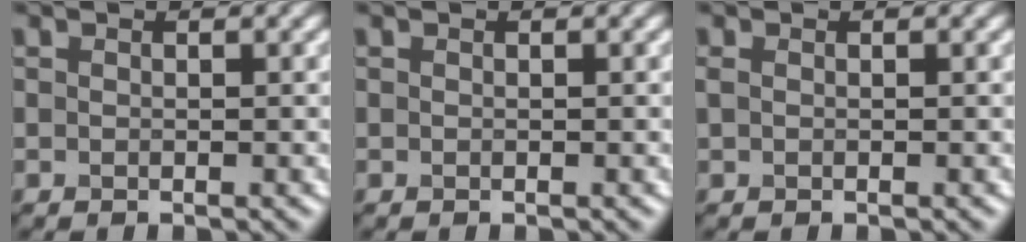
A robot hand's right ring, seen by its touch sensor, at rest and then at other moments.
{"total": 0.0}
{"total": 0.6, "force": [0.2, 0.3, 0.4], "torque": [-0.012, 0.001, 0.005]}